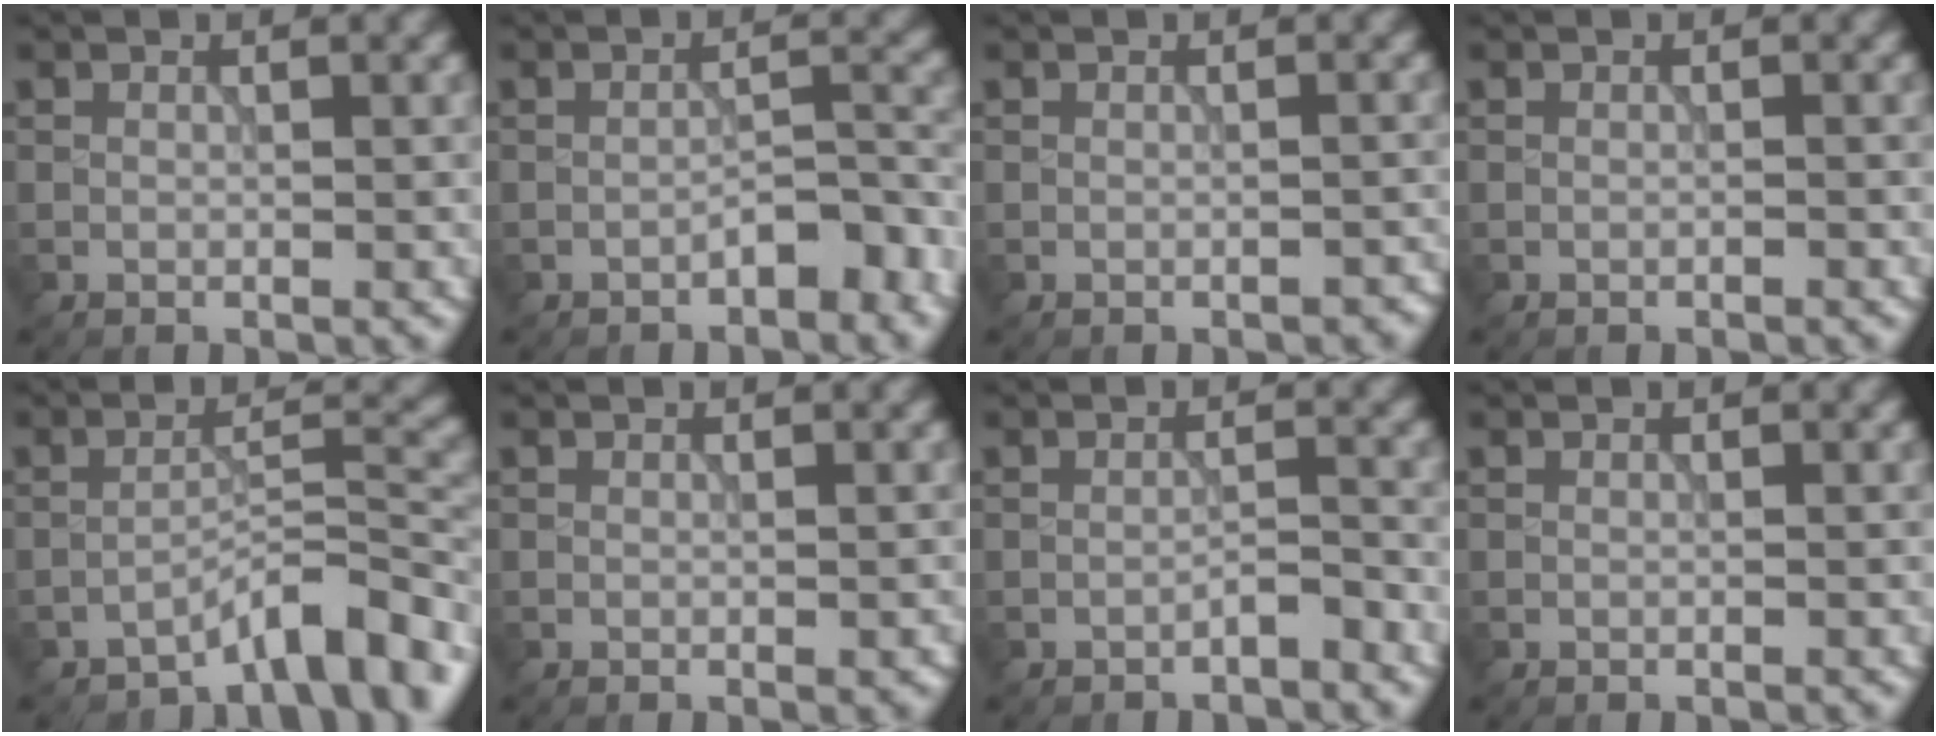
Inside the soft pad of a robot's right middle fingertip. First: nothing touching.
{"total": 3.0, "force": [-1.9, 1.0, 2.0], "torque": [-0.029, 0.014, -0.032]}
{"total": 1.0, "force": [-0.8, 0.4, 0.5], "torque": [-0.008, 0.001, -0.009]}
{"total": 0.0}
{"total": 6.0, "force": [-4.7, 1.4, 3.6], "torque": [-0.048, 0.011, -0.075]}
{"total": 0.6, "force": [-0.1, 0.3, 0.5], "torque": [-0.006, 0.000, 0.000]}
{"total": 1.3, "force": [-1.0, 0.2, 0.8], "torque": [-0.011, 0.008, -0.020]}
{"total": 0.0}